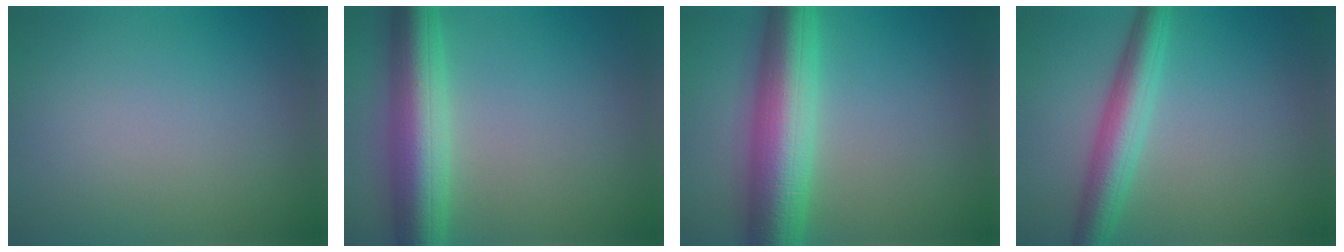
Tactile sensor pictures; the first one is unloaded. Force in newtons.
{"total": 8.2, "press": 8.1, "slide": 0.3}
{"total": 9.8, "press": 9.8, "slide": 0.0}
{"total": 4.7, "press": 4.7, "slide": 0.1}